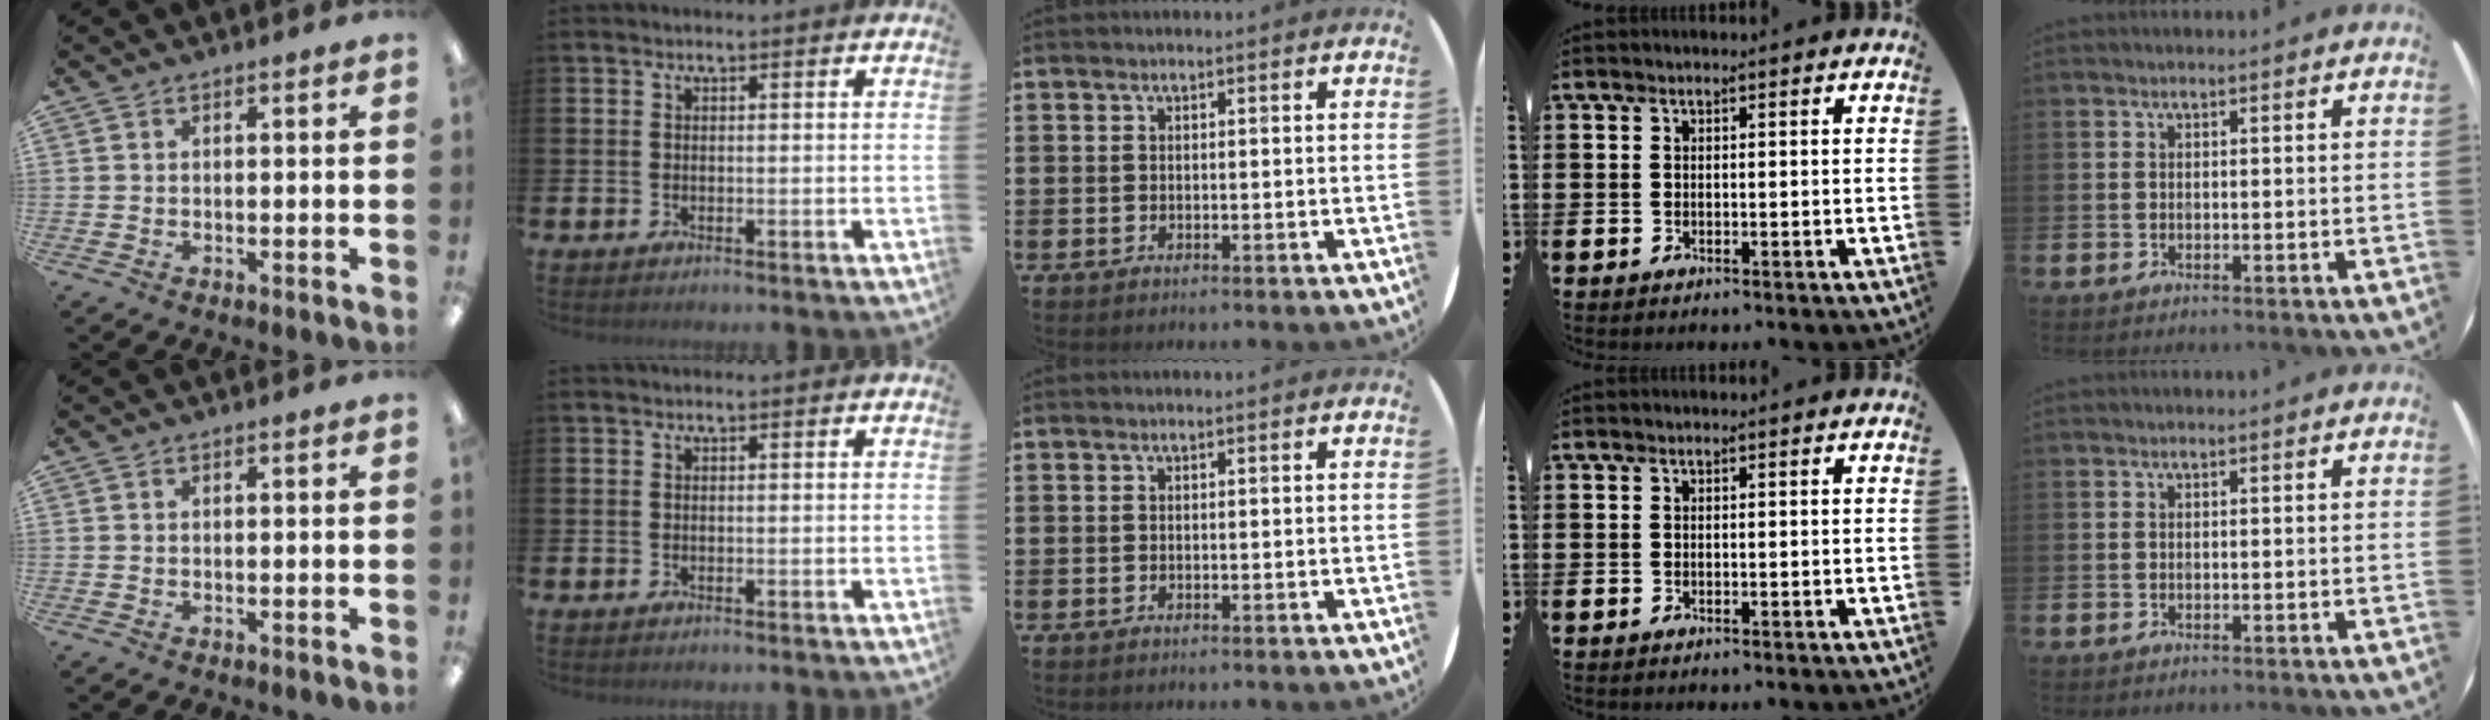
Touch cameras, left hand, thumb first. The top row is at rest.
{}